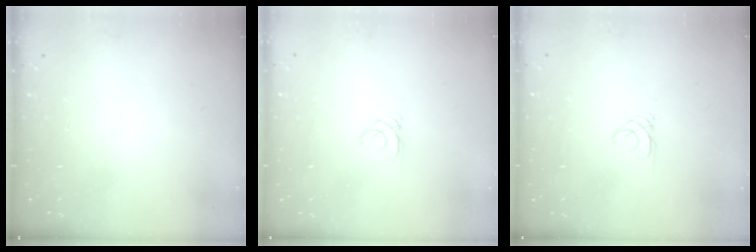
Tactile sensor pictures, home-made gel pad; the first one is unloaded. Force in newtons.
{"total": 0.6, "press": 0.6, "slide": 0.1}
{"total": 0.6, "press": 0.6, "slide": 0.1}